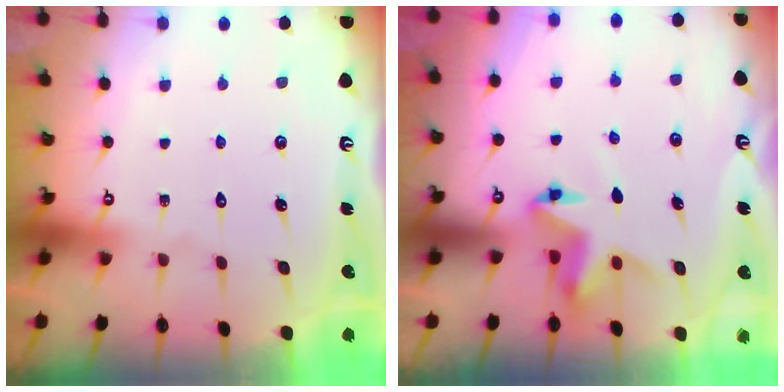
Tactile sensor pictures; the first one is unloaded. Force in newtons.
{"total": 5.4, "press": 5.4, "slide": 0.2}